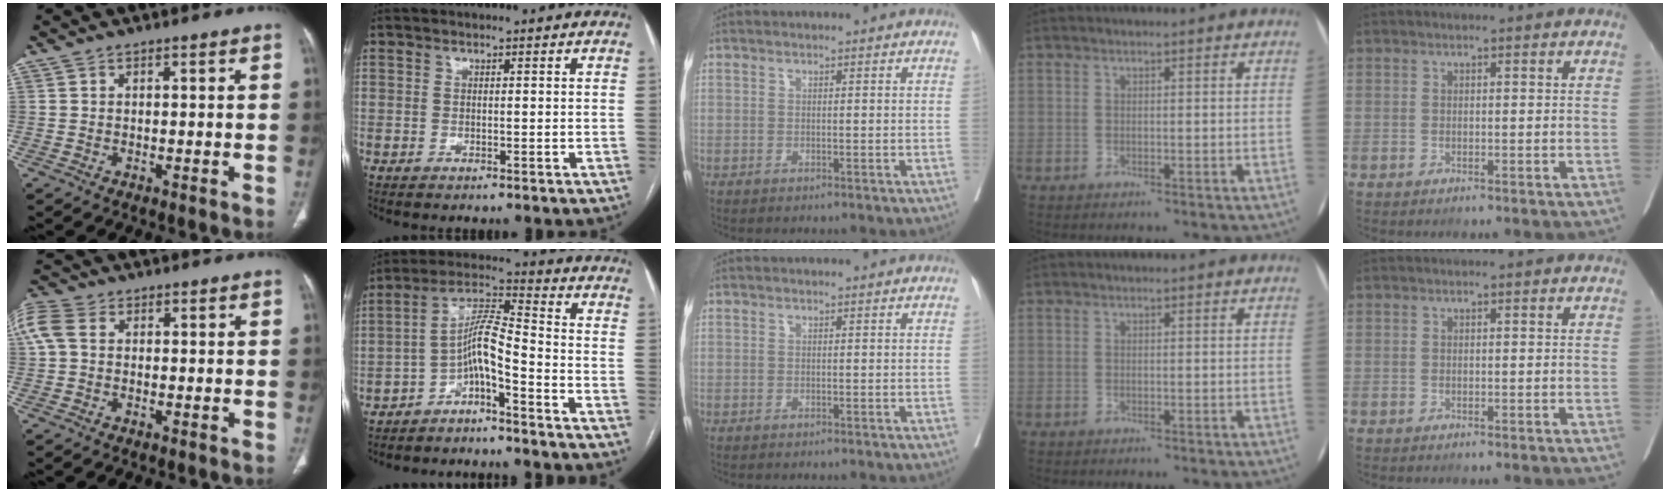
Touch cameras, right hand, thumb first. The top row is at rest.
{"thumb": {"total": 7.2, "force": [0.8, 5.3, 4.8], "torque": [-0.123, 0.020, 0.014]}, "index": {"total": 6.8, "force": [-3.7, 0.5, 5.7], "torque": [-0.108, 0.017, -0.070]}}